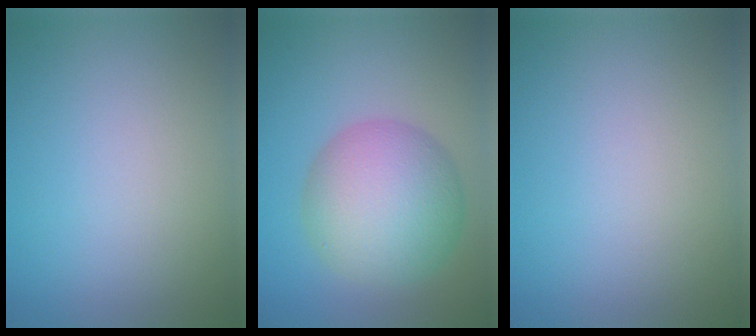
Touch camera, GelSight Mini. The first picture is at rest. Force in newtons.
{"total": 8.9, "press": 8.9, "slide": 0.1}
{"total": 0.0}